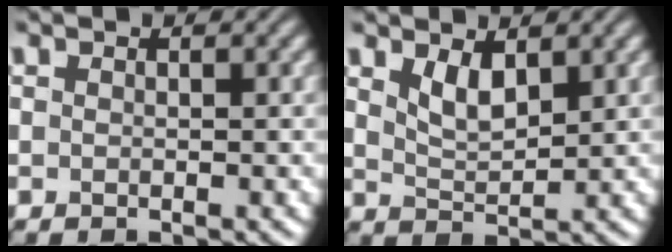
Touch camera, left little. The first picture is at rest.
{"total": 2.6, "force": [1.6, 1.0, 1.8], "torque": [-0.041, -0.009, 0.036]}